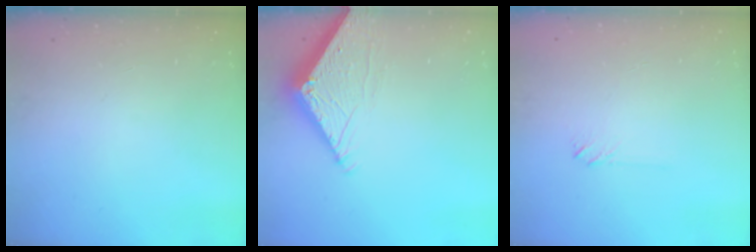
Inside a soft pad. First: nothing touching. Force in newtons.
{"total": 7.2, "press": 7.2, "slide": 0.3}
{"total": 2.0, "press": 2.0, "slide": 0.3}